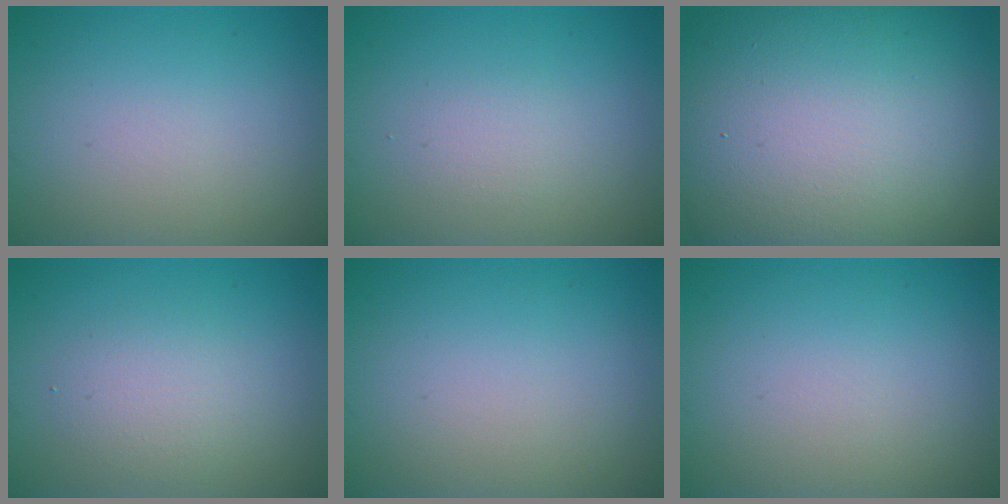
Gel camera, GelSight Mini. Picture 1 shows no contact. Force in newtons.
{"total": 1.1, "press": 1.1, "slide": 0.1}
{"total": 20.0, "press": 19.9, "slide": 1.3}
{"total": 2.4, "press": 2.4, "slide": 0.0}
{"total": 0.0}
{"total": 0.0}